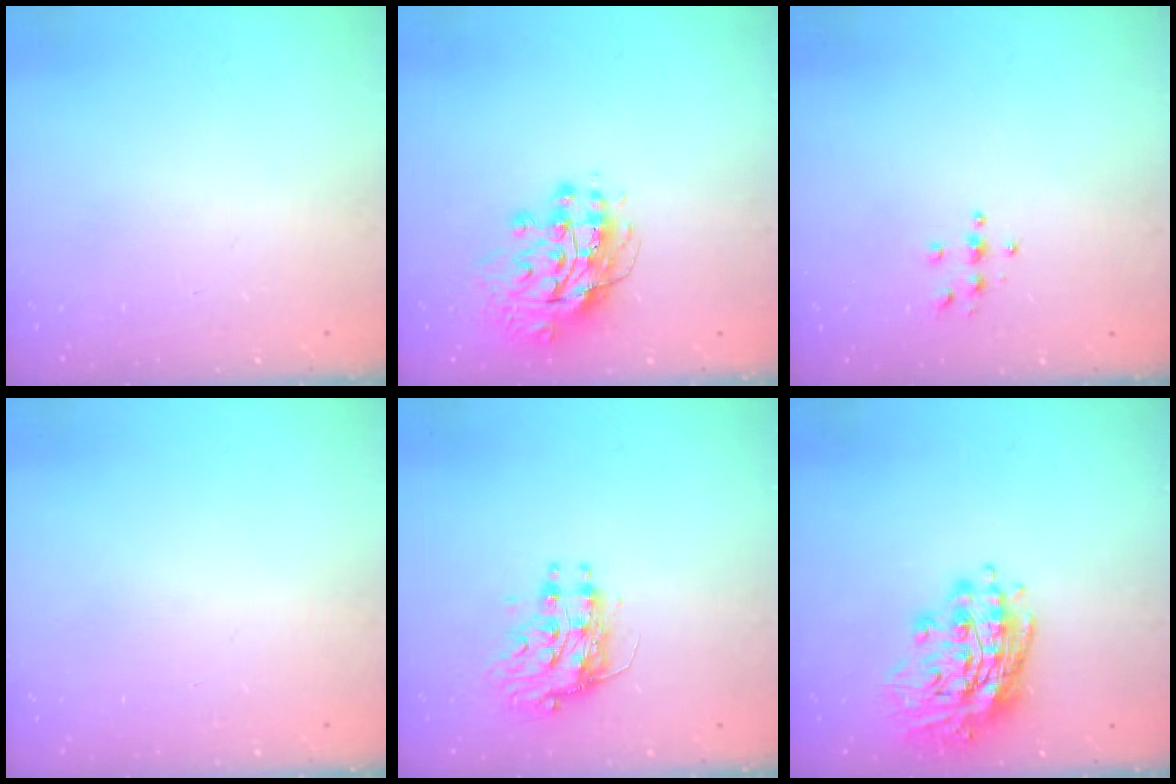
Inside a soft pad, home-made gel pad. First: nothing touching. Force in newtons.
{"total": 13.5, "press": 13.4, "slide": 1.5}
{"total": 3.9, "press": 3.9, "slide": 0.4}
{"total": 0.0}
{"total": 9.2, "press": 9.2, "slide": 0.9}
{"total": 16.4, "press": 16.2, "slide": 2.5}